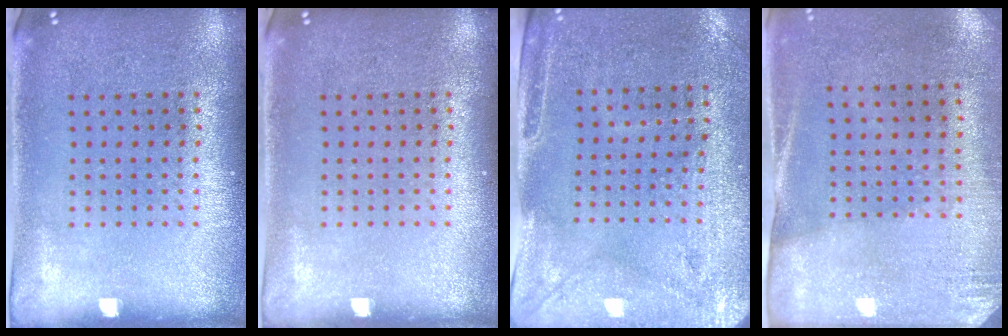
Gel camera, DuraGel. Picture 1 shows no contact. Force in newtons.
{"total": 0.0}
{"total": 2.9, "press": 2.5, "slide": 1.5}
{"total": 2.7, "press": 2.4, "slide": 1.3}